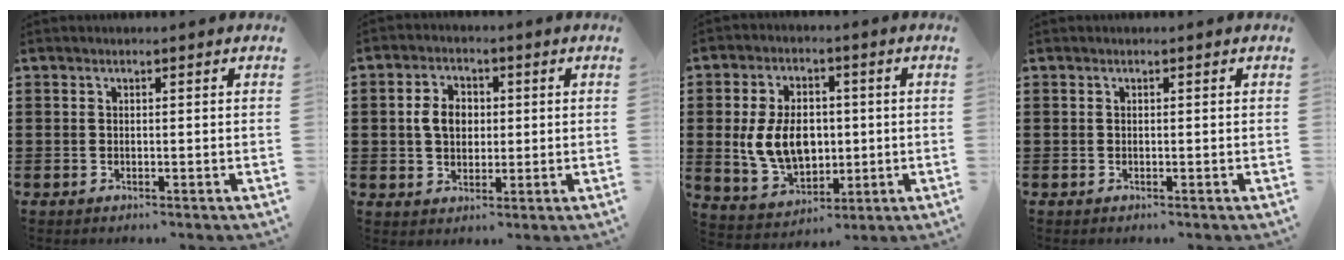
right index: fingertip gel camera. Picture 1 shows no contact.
{"total": 4.9, "force": [0.4, 3.6, 3.3], "torque": [-0.074, 0.008, -0.001]}
{"total": 9.9, "force": [0.2, 6.8, 7.1], "torque": [-0.158, 0.011, 0.001]}
{"total": 0.0}